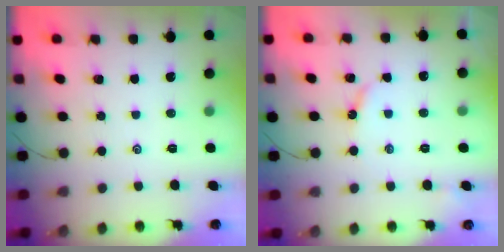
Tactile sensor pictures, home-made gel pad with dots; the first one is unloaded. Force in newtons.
{"total": 3.5, "press": 3.5, "slide": 0.4}